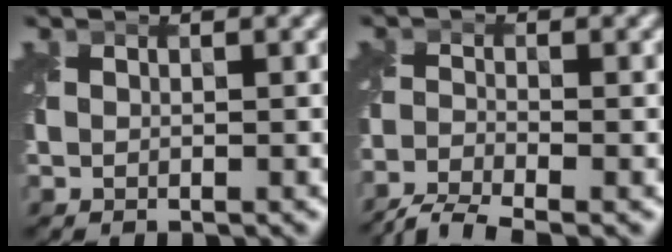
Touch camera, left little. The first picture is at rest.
{"total": 4.5, "force": [-4.0, 0.7, 2.1], "torque": [-0.044, -0.015, -0.086]}